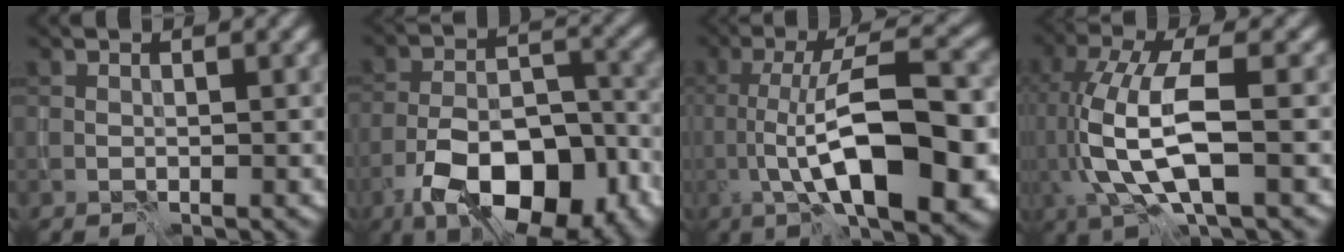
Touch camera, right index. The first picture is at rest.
{"total": 11.7, "force": [-6.8, 5.4, 7.8], "torque": [-0.135, -0.006, -0.113]}
{"total": 11.0, "force": [-2.9, 3.1, 10.1], "torque": [-0.162, 0.007, -0.051]}
{"total": 8.1, "force": [-0.6, 2.9, 7.5], "torque": [-0.167, 0.000, -0.010]}